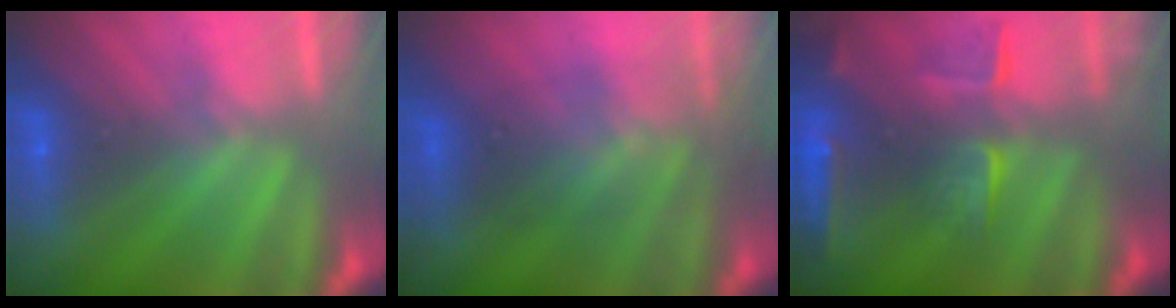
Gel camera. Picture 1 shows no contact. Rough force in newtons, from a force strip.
{"total": 1.6}
{"total": 7.1}